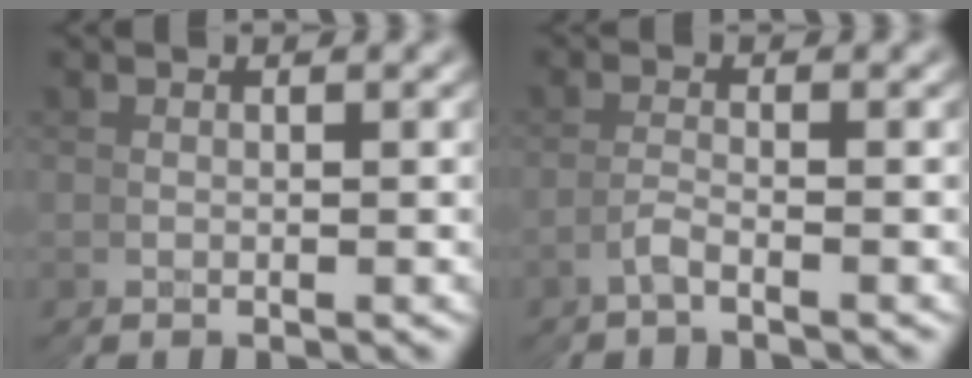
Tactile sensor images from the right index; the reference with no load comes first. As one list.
[{"total": 1.6, "force": [-0.9, -0.9, -0.9], "torque": [0.005, 0.000, -0.018]}]